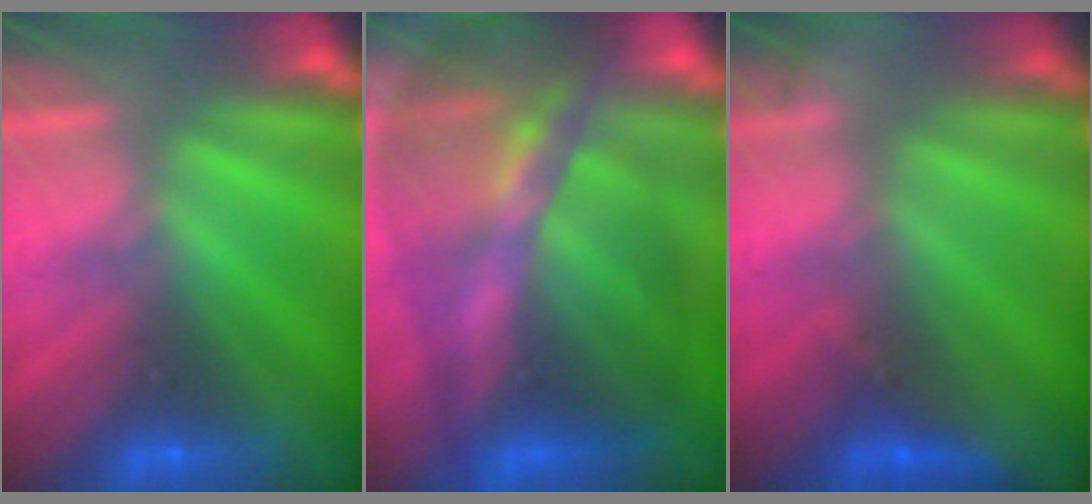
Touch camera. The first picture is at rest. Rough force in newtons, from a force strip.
{"total": 11.7}
{"total": 2.7}